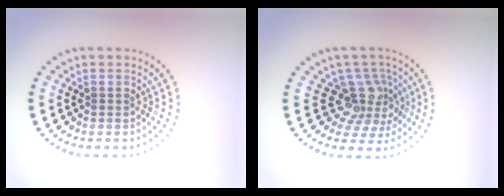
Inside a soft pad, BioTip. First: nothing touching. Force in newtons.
{"total": 4.0, "press": 3.0, "slide": 2.6}